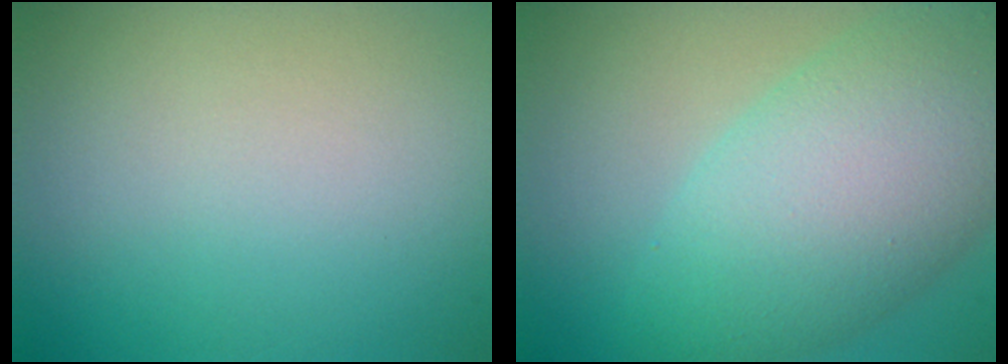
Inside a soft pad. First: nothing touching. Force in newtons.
{"total": 9.1, "press": 9.1, "slide": 0.1}